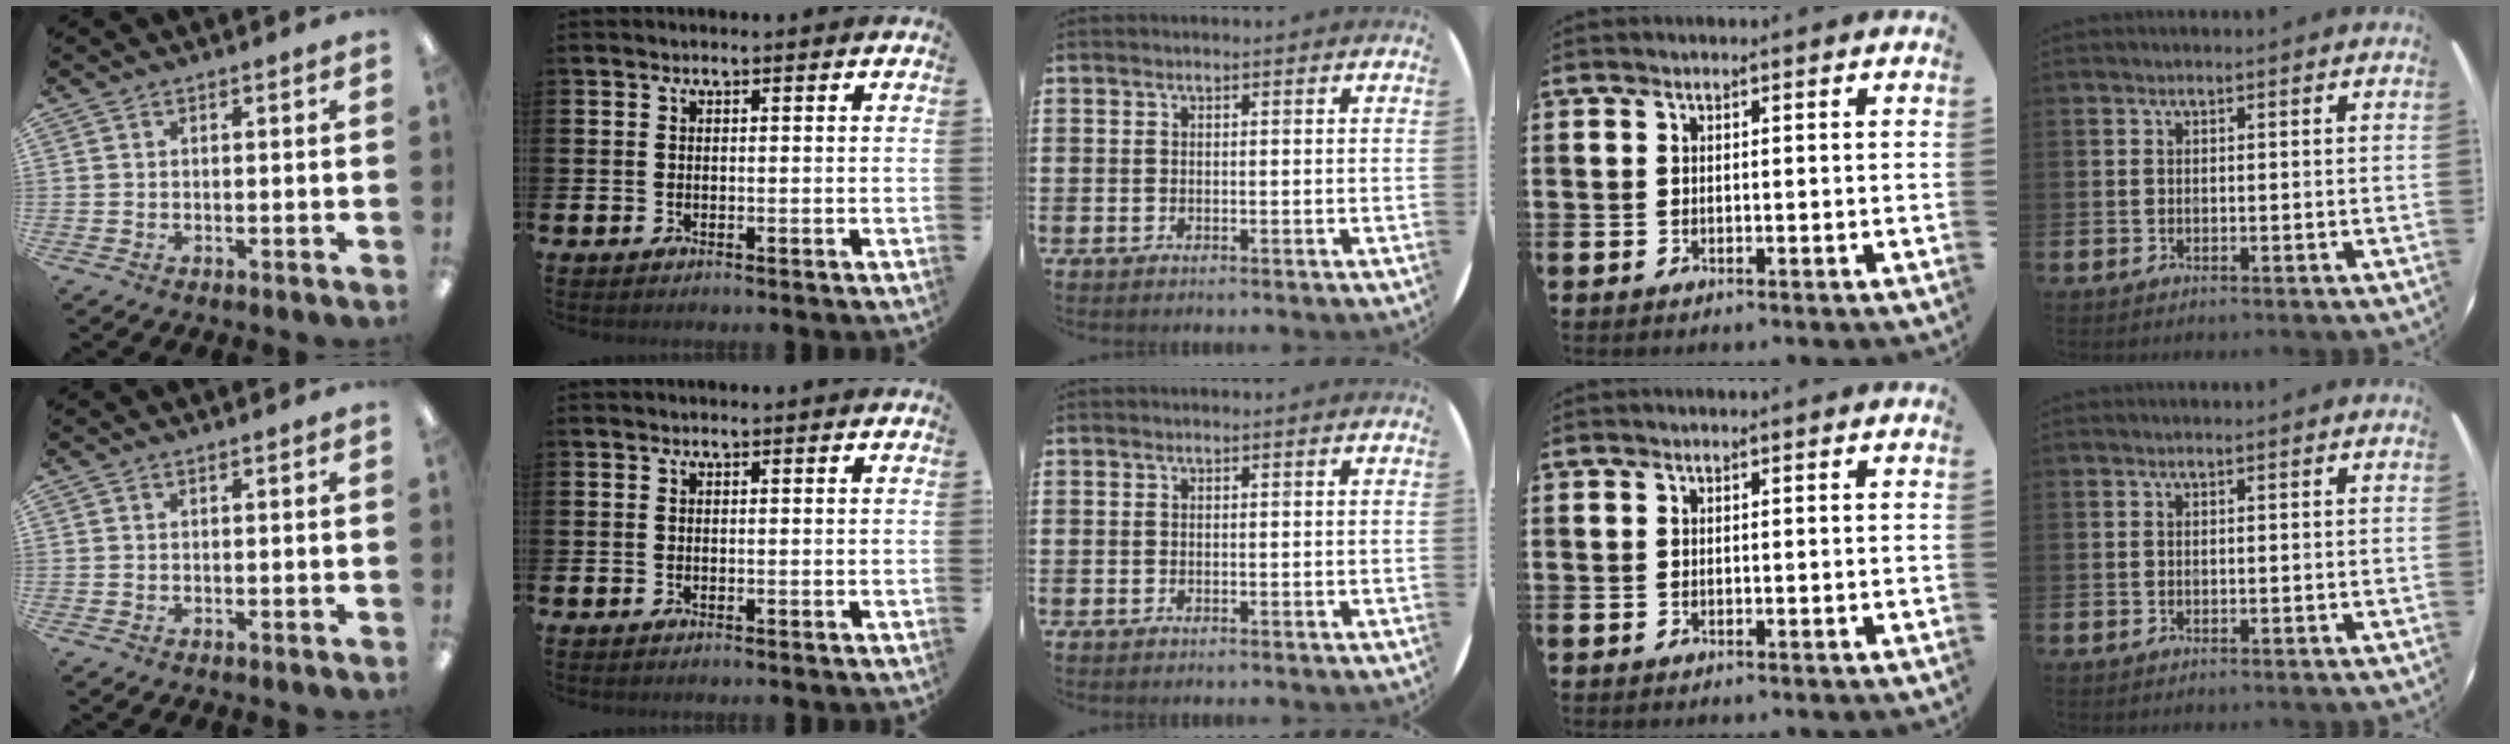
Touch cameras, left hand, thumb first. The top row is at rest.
{}